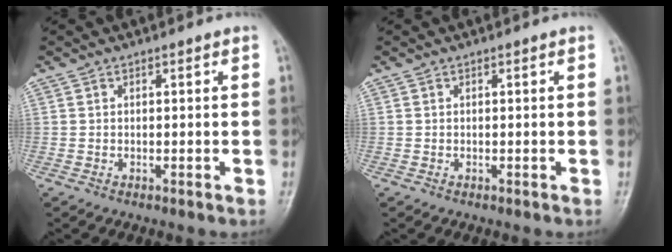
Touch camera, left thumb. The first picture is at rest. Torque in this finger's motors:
{"motor_torque": [0.05, 0.06, -0.06, -0.14, 0.00]}